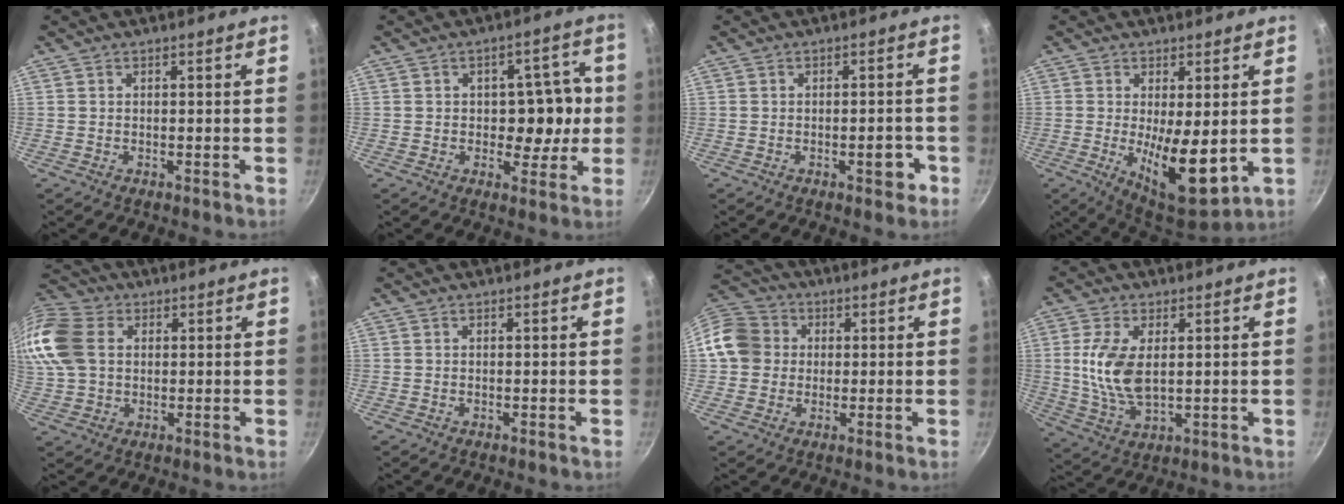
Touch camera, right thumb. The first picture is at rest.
{"total": 9.3, "force": [-0.5, 6.5, 6.6], "torque": [-0.035, 0.018, -0.009]}
{"total": 3.9, "force": [-1.6, 1.8, 3.0], "torque": [-0.016, 0.019, -0.020]}
{"total": 11.8, "force": [-0.5, 4.3, 11.0], "torque": [-0.159, -0.028, 0.004]}
{"total": 19.9, "force": [4.3, 15.2, 12.1], "torque": [-0.288, 0.030, 0.073]}
{"total": 0.0}
{"total": 10.8, "force": [1.1, 9.8, 4.4], "torque": [-0.056, 0.021, 0.003]}
{"total": 10.7, "force": [1.5, 5.7, 9.0], "torque": [-0.178, -0.010, 0.034]}